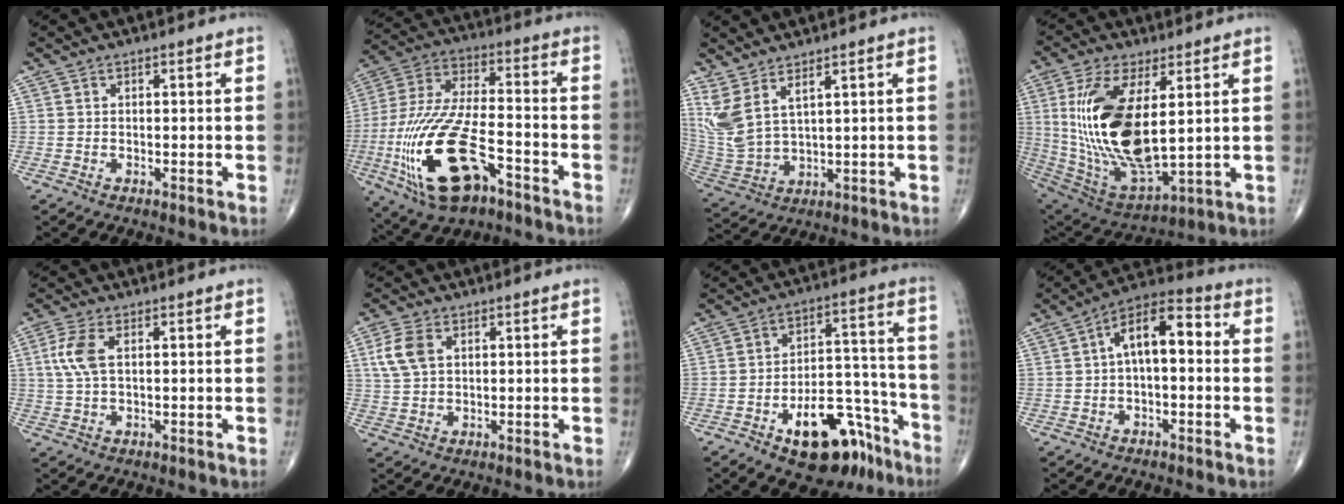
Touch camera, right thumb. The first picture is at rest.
{"total": 22.6, "force": [-9.1, 9.5, 18.3], "torque": [-0.416, 0.021, -0.158]}
{"total": 8.8, "force": [4.7, 3.0, 6.8], "torque": [-0.160, -0.027, 0.112]}
{"total": 21.5, "force": [3.4, 9.1, 19.2], "torque": [-0.389, -0.025, 0.078]}
{"total": 5.7, "force": [1.3, 2.6, 4.8], "torque": [-0.125, 0.010, 0.026]}
{"total": 6.3, "force": [2.0, 3.9, 4.5], "torque": [-0.097, 0.004, 0.041]}
{"total": 17.4, "force": [-10.2, 8.7, 11.1], "torque": [-0.119, 0.090, -0.146]}
{"total": 10.3, "force": [0.7, 5.1, 9.0], "torque": [-0.135, 0.041, 0.000]}